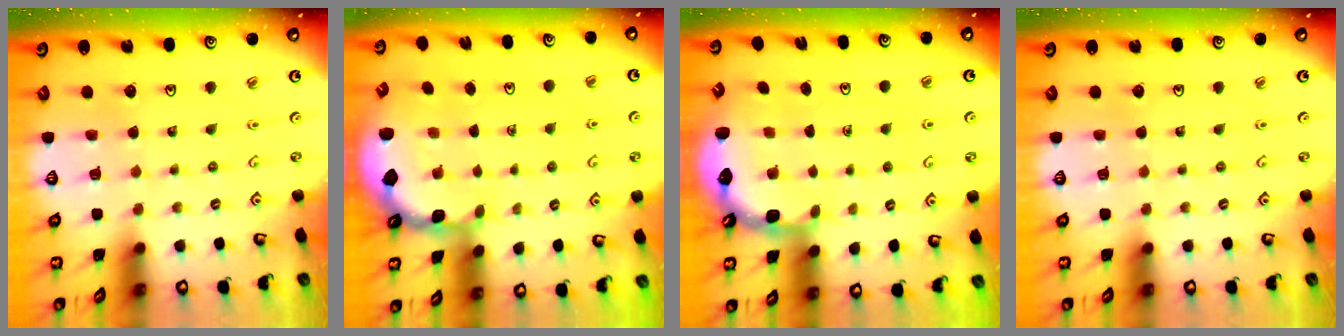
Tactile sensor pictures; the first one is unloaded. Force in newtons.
{"total": 1.8, "press": 1.7, "slide": 0.5}
{"total": 2.6, "press": 2.3, "slide": 1.3}
{"total": 0.0}